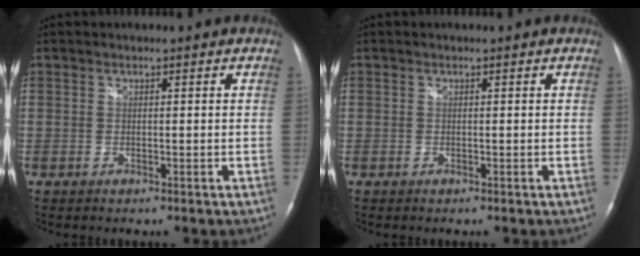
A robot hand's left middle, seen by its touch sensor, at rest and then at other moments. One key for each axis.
{"total": 0.0}